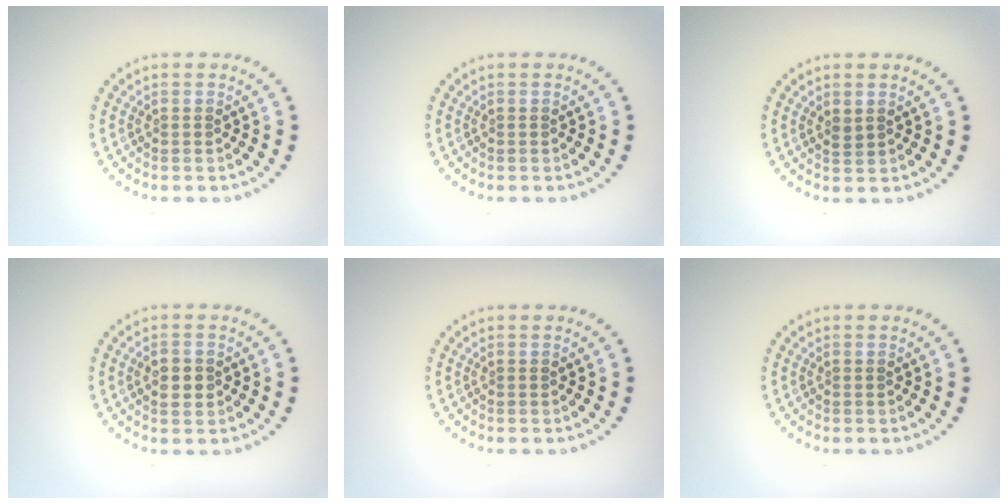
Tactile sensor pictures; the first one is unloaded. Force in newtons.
{"total": 0.0}
{"total": 0.9, "press": 0.8, "slide": 0.3}
{"total": 2.5, "press": 2.5, "slide": 0.0}
{"total": 0.0}
{"total": 0.0}